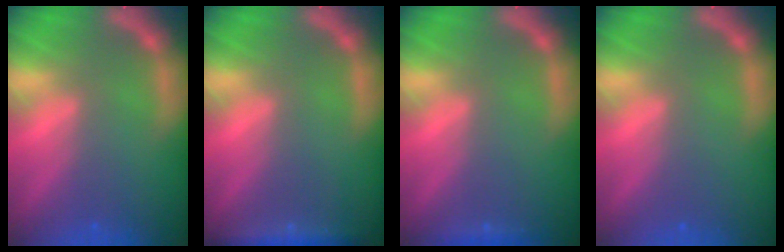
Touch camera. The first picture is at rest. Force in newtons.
{"total": 3.0}
{"total": 0.9}
{"total": 0.0}